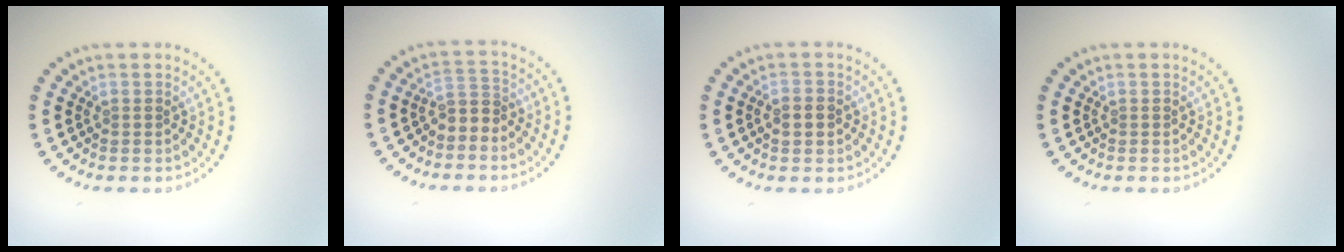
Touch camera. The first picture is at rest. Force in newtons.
{"total": 1.7, "press": 1.4, "slide": 1.0}
{"total": 1.6, "press": 1.6, "slide": 0.3}
{"total": 0.0}